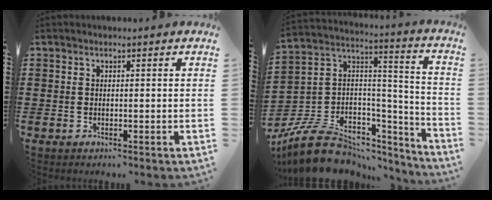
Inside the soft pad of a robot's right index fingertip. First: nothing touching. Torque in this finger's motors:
{"motor_torque": [-1.30, 0.45, -0.30, -0.21]}